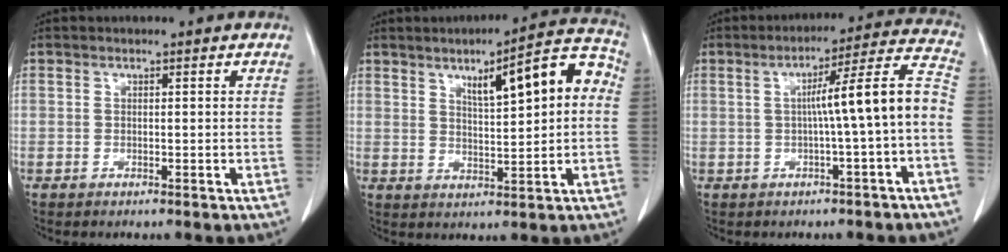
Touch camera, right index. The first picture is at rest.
{"total": 11.0, "force": [2.7, 2.2, 10.4], "torque": [-0.142, 0.030, 0.038]}
{"total": 10.4, "force": [-1.4, -0.7, 10.3], "torque": [-0.144, 0.029, -0.021]}